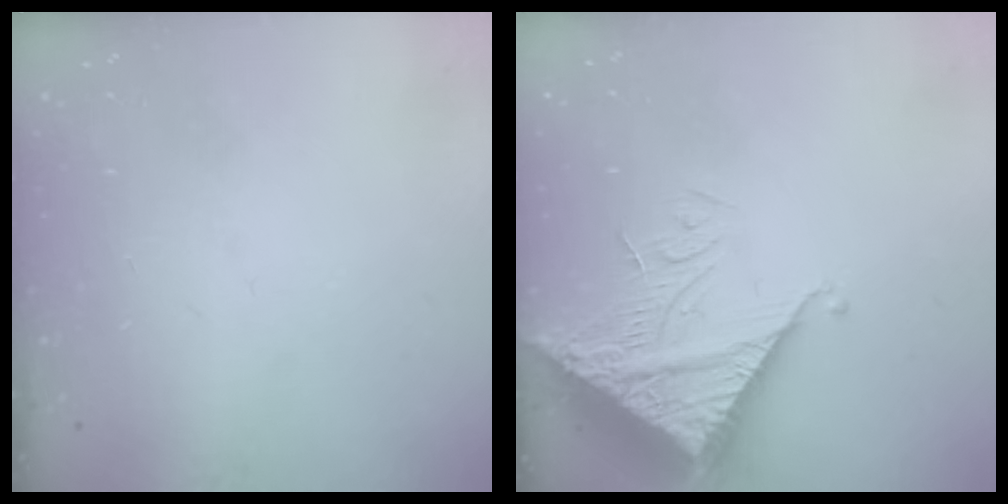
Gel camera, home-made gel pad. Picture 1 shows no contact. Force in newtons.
{"total": 11.5, "press": 11.5, "slide": 1.2}